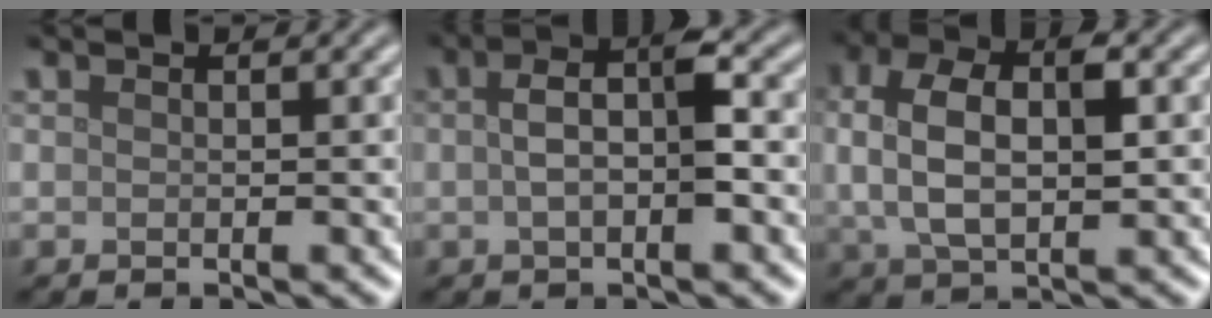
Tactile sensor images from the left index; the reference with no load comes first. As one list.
[{"total": 4.2, "force": [0.1, 1.5, 3.9], "torque": [-0.076, 0.008, -0.003]}, {"total": 6.6, "force": [0.9, 3.5, 5.5], "torque": [-0.108, 0.008, 0.012]}]